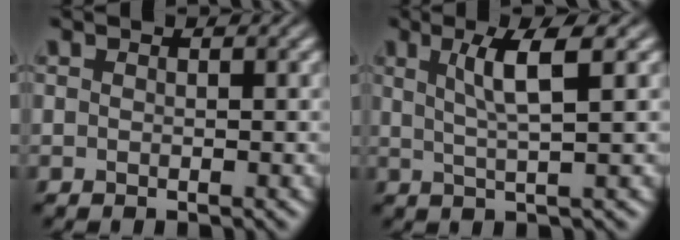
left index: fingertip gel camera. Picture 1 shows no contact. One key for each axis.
{"total": 4.2, "fx": 1.5, "fy": 0.7, "fz": 3.9, "tx": -0.063, "ty": 0.000, "tz": 0.028}